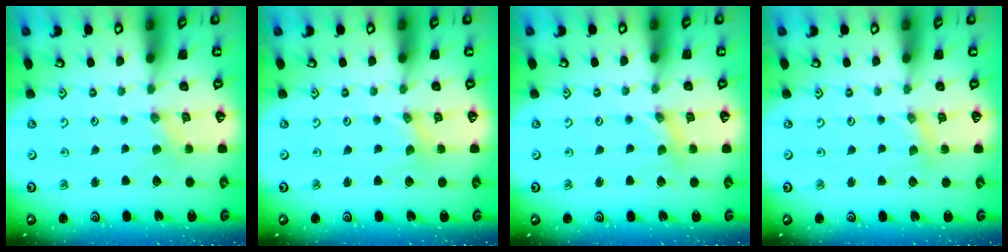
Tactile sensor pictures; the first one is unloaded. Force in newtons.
{"total": 0.0}
{"total": 1.0, "press": 1.0, "slide": 0.2}
{"total": 2.1, "press": 2.1, "slide": 0.4}